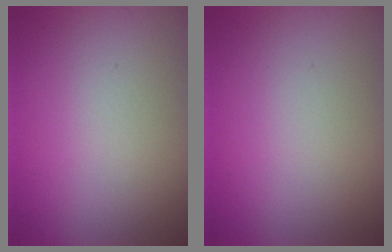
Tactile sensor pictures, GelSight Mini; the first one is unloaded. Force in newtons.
{"total": 0.0}